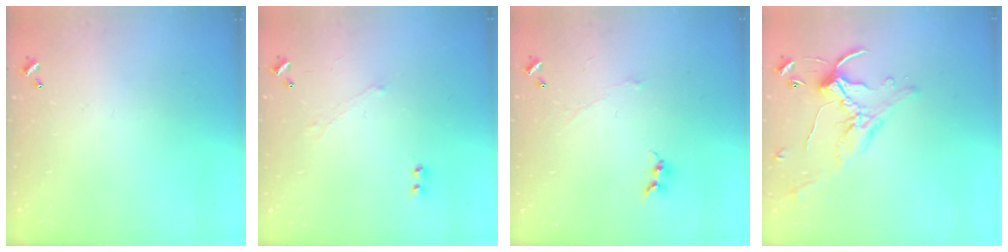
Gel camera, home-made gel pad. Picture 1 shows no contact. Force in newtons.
{"total": 1.0, "press": 0.9, "slide": 0.5}
{"total": 0.0}
{"total": 0.9, "press": 0.1, "slide": 0.9}